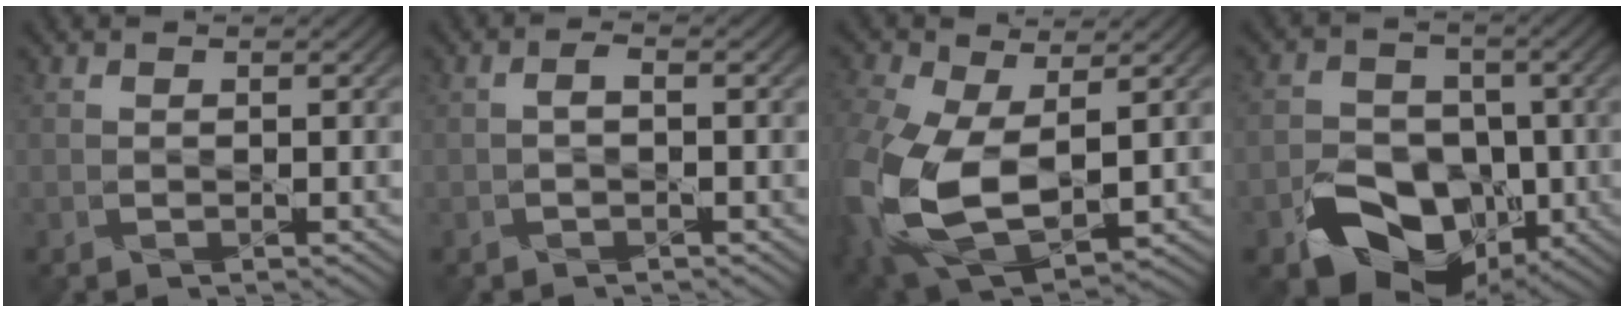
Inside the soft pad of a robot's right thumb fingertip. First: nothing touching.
{"total": 0.9, "force": [-0.5, 0.2, 0.8], "torque": [-0.017, 0.004, -0.009]}
{"total": 15.8, "force": [-1.1, 10.0, 12.3], "torque": [-0.330, -0.046, 0.006]}
{"total": 11.4, "force": [-4.8, 8.0, 6.5], "torque": [-0.105, -0.029, -0.090]}